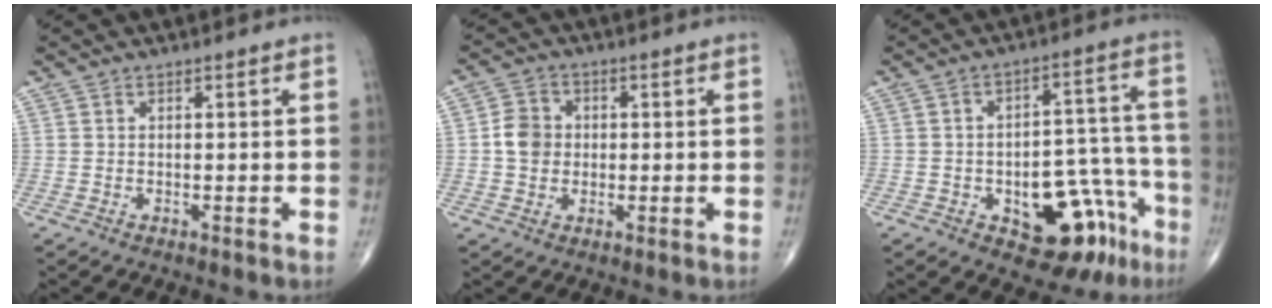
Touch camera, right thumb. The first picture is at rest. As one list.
[{"total": 5.4, "force": [0.0, 4.7, 2.7], "torque": [-0.037, 0.008, -0.007]}, {"total": 15.5, "force": [-7.7, 8.3, 10.6], "torque": [-0.082, 0.069, -0.095]}]